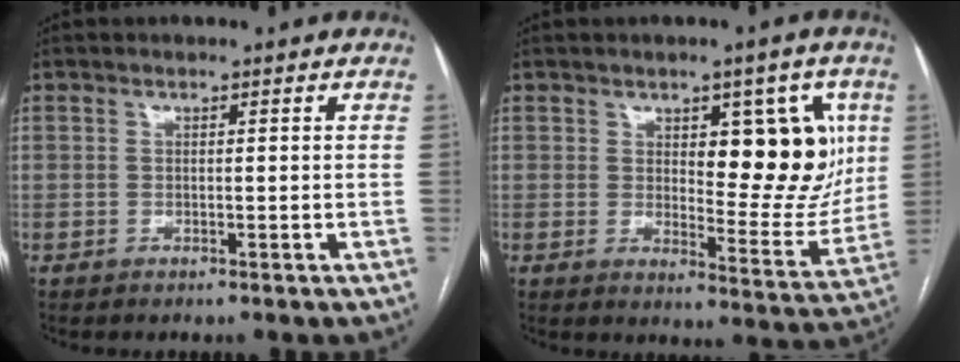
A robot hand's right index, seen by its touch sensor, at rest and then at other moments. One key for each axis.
{"total": 12.4, "fx": 3.4, "fy": 5.0, "fz": 10.8, "tx": -0.124, "ty": 0.006, "tz": 0.055}